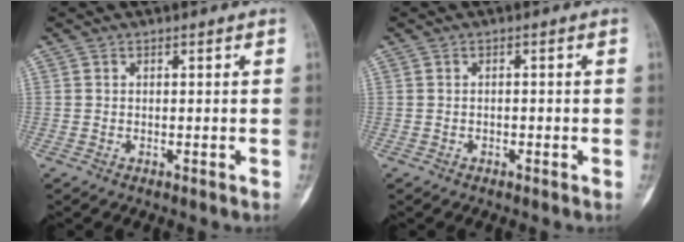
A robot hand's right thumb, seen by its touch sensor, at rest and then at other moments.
{"total": 0.7, "force": [-0.3, 0.5, 0.4], "torque": [-0.006, 0.002, -0.006]}